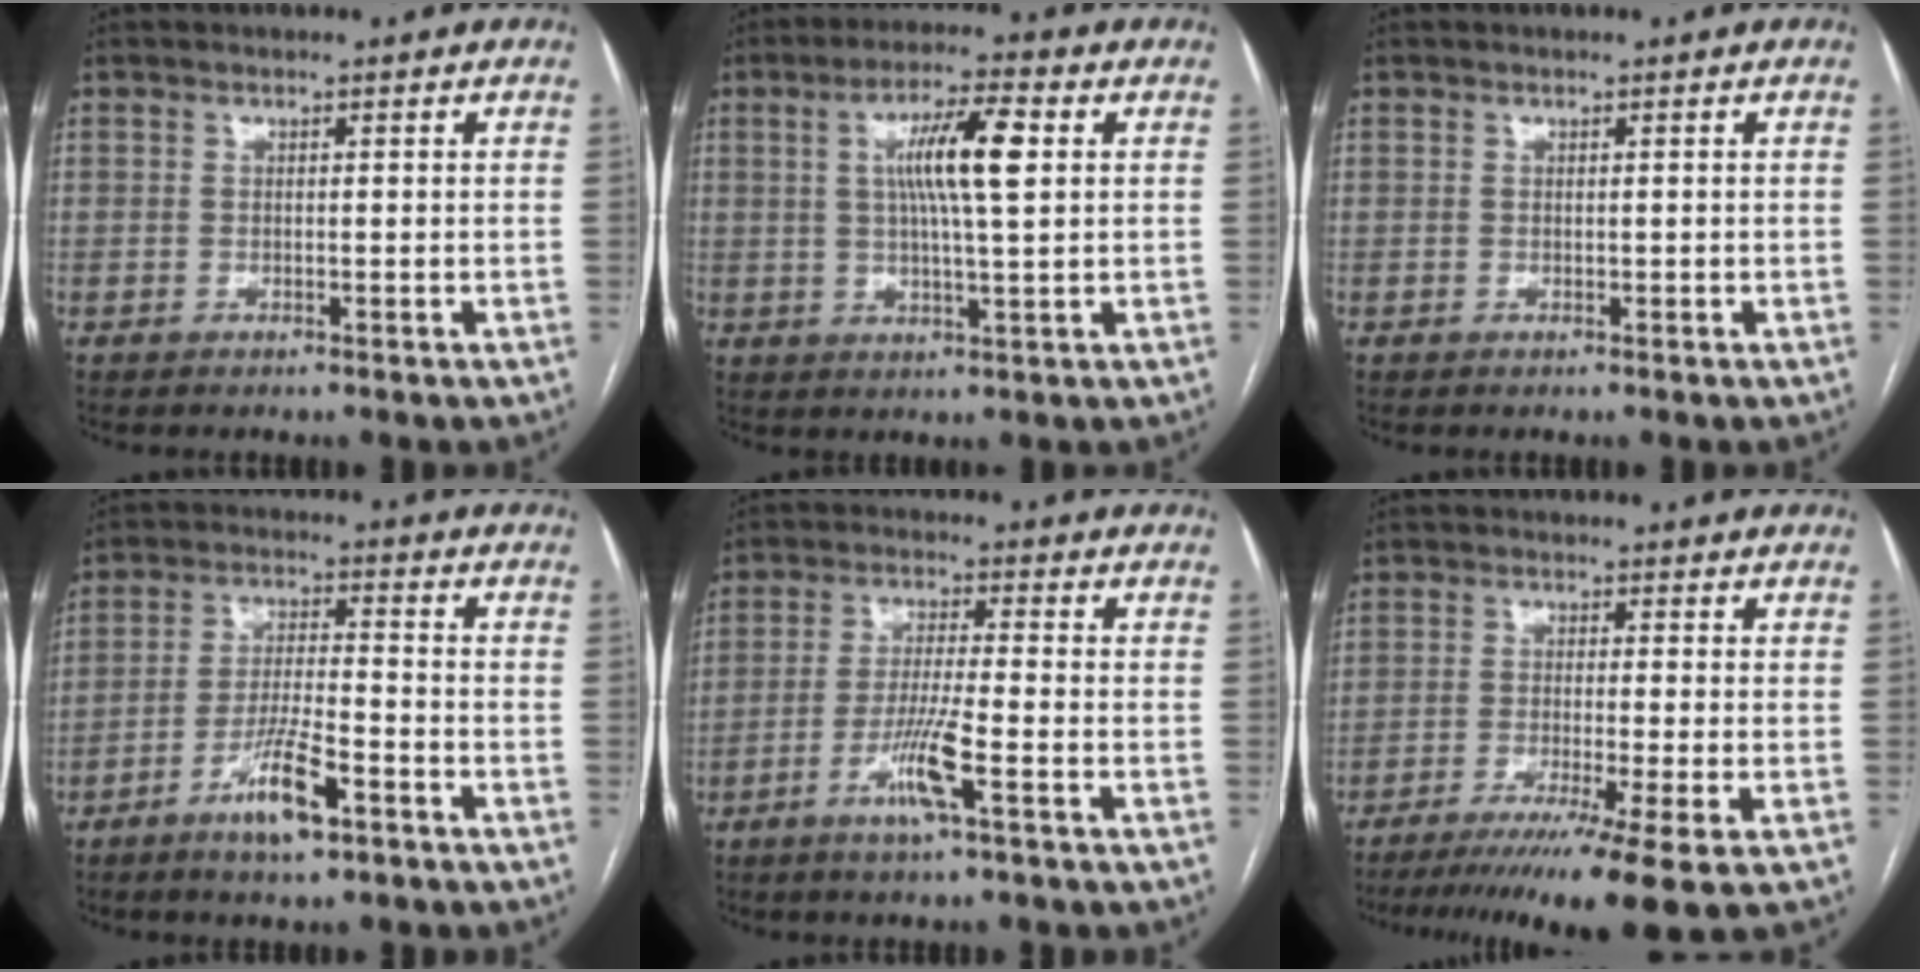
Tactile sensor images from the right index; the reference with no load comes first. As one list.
[{"total": 9.2, "force": [2.1, 0.8, 8.9], "torque": [-0.164, 0.009, 0.035]}, {"total": 0.0}, {"total": 8.2, "force": [-4.8, 1.1, 6.5], "torque": [-0.129, -0.006, -0.085]}, {"total": 6.9, "force": [-3.2, -0.3, 6.1], "torque": [-0.122, -0.006, -0.063]}, {"total": 12.2, "force": [-8.5, -1.6, 8.6], "torque": [-0.123, -0.033, -0.131]}]